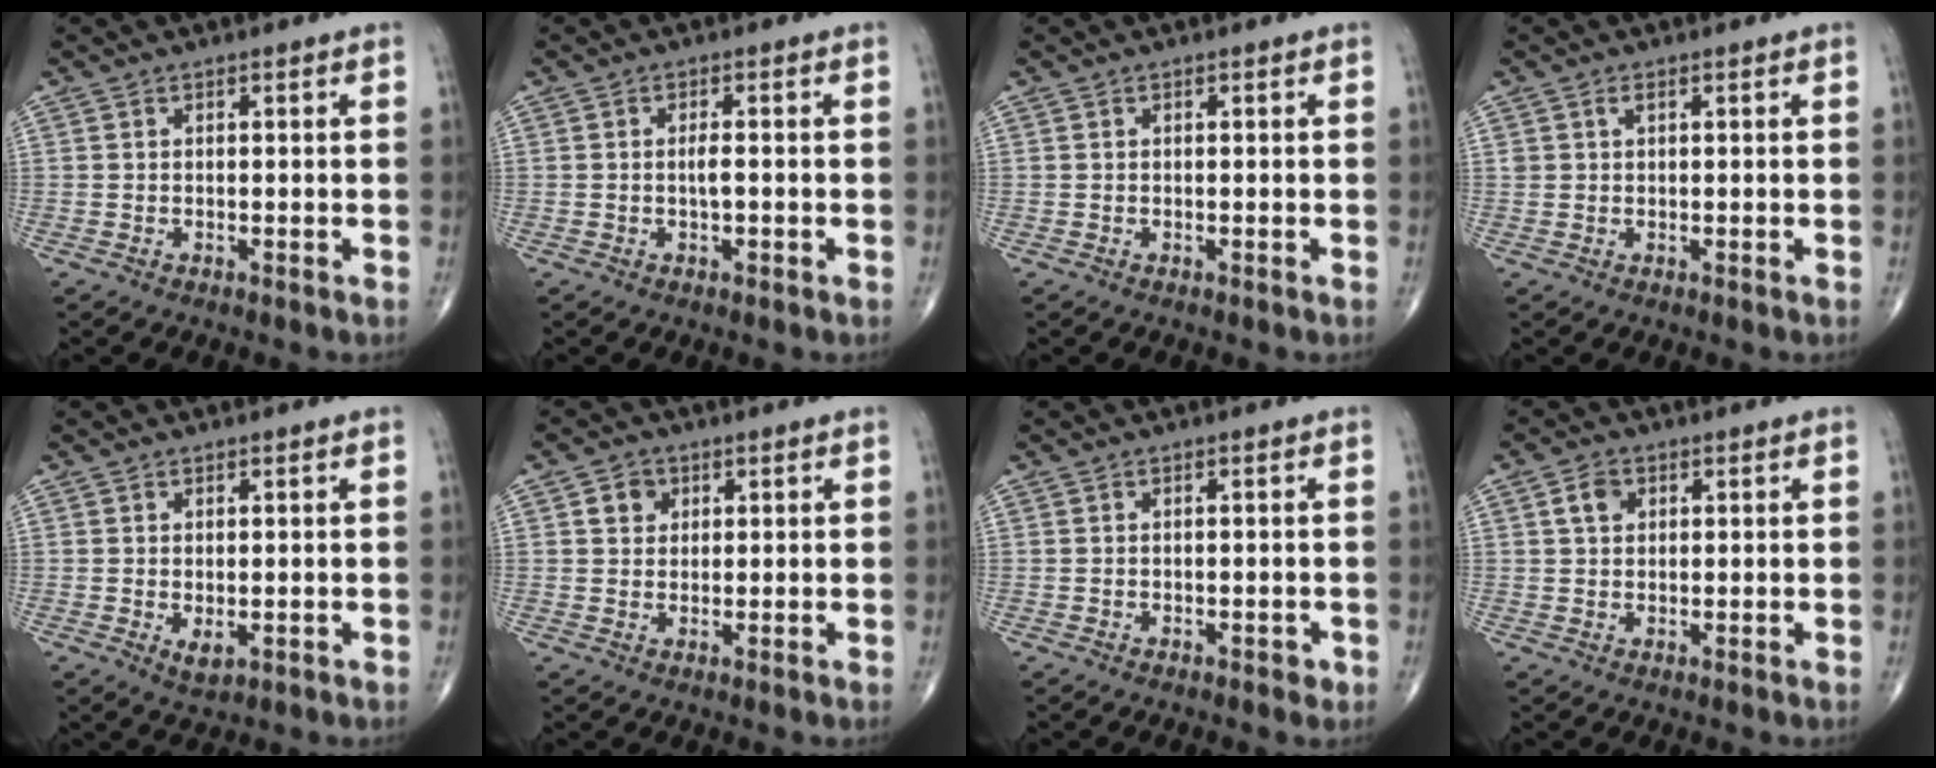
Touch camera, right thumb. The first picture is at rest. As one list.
[{"total": 1.9, "force": [-0.3, 0.5, 1.8], "torque": [-0.032, 0.001, -0.006]}, {"total": 0.0}, {"total": 1.1, "force": [0.5, 0.6, 0.7], "torque": [-0.013, 0.004, 0.009]}, {"total": 2.5, "force": [-0.3, 1.2, 2.1], "torque": [-0.030, -0.006, 0.001]}, {"total": 3.3, "force": [1.2, 2.8, 1.3], "torque": [-0.005, -0.004, 0.018]}, {"total": 1.2, "force": [-0.5, 0.6, 0.9], "torque": [-0.010, 0.000, -0.007]}, {"total": 3.3, "force": [1.1, 2.4, 1.9], "torque": [-0.027, 0.002, 0.020]}]